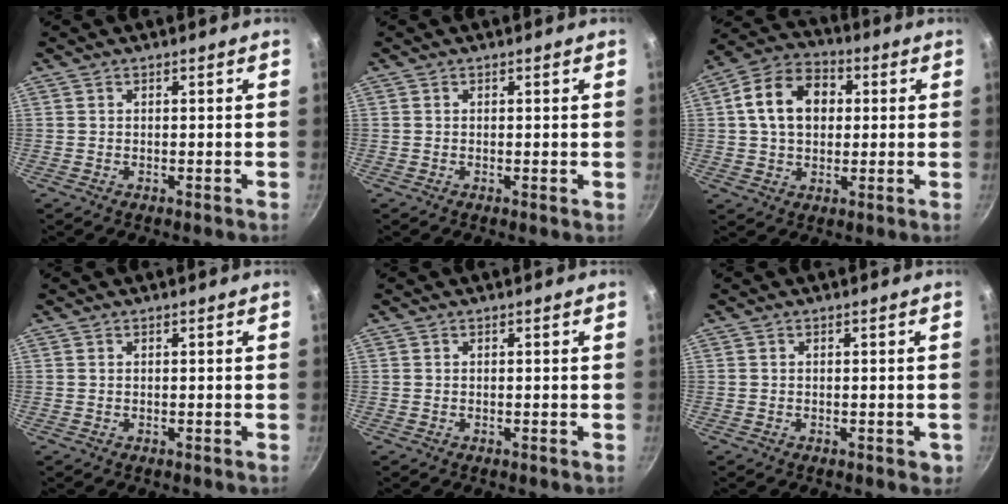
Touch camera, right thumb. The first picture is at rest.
{"total": 0.0}
{"total": 12.7, "force": [2.1, 9.3, 8.4], "torque": [-0.117, 0.020, 0.021]}
{"total": 0.0}
{"total": 0.0}
{"total": 1.6, "force": [-0.3, 1.1, 1.1], "torque": [-0.006, 0.001, -0.002]}